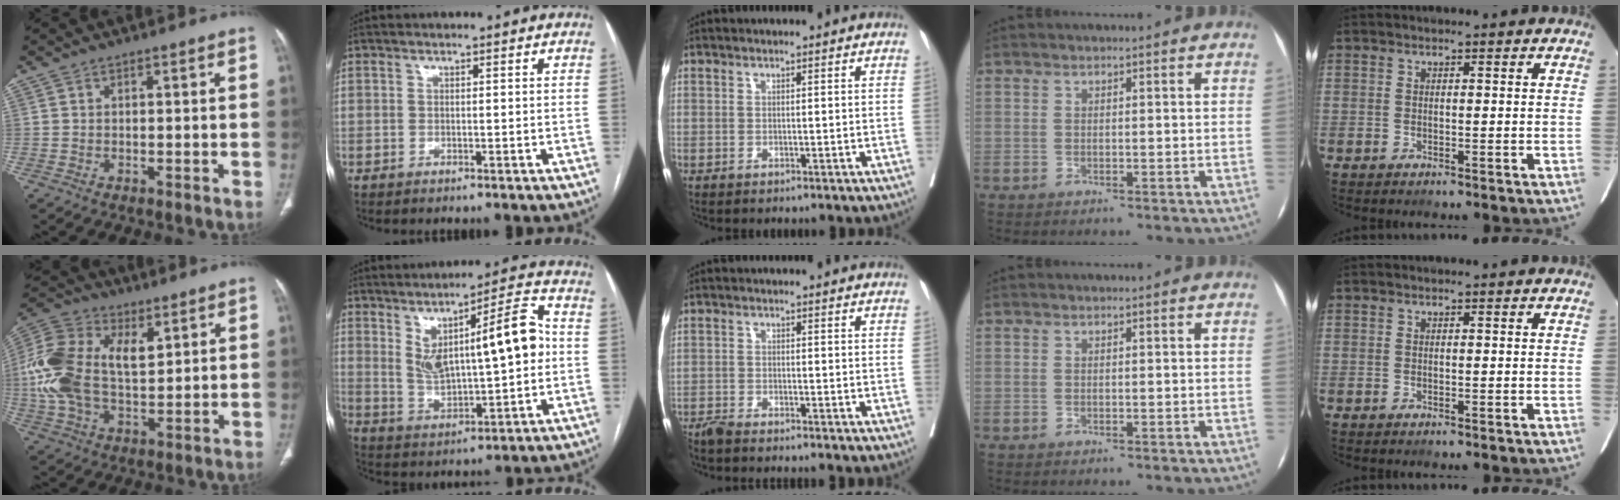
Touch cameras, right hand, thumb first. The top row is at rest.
{"thumb": {"total": 17.0, "force": [3.6, 10.3, 13.0], "torque": [-0.266, 0.008, 0.063]}, "index": {"total": 13.2, "force": [2.3, 2.8, 12.6], "torque": [-0.203, 0.022, 0.045]}, "middle": {"total": 3.9, "force": [-3.6, -0.2, 1.5], "torque": [-0.016, -0.007, -0.060]}}